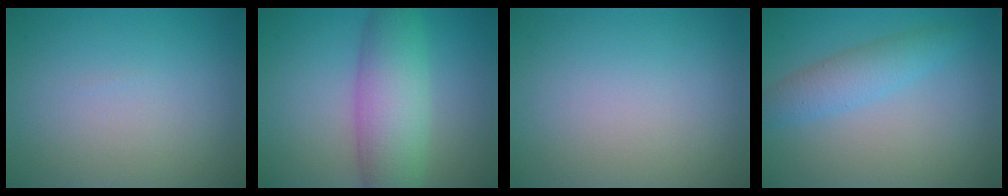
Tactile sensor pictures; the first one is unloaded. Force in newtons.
{"total": 6.7, "press": 6.7, "slide": 0.1}
{"total": 0.0}
{"total": 2.9, "press": 2.9, "slide": 0.1}